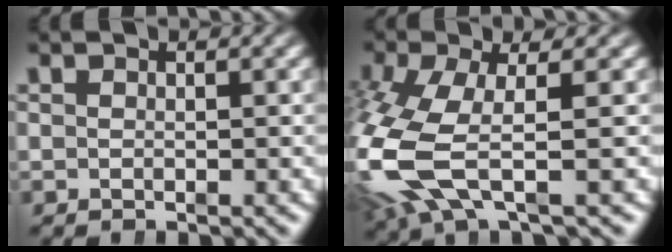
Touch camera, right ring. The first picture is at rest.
{"total": 7.9, "force": [-1.0, 4.6, 6.4], "torque": [-0.196, -0.037, -0.002]}